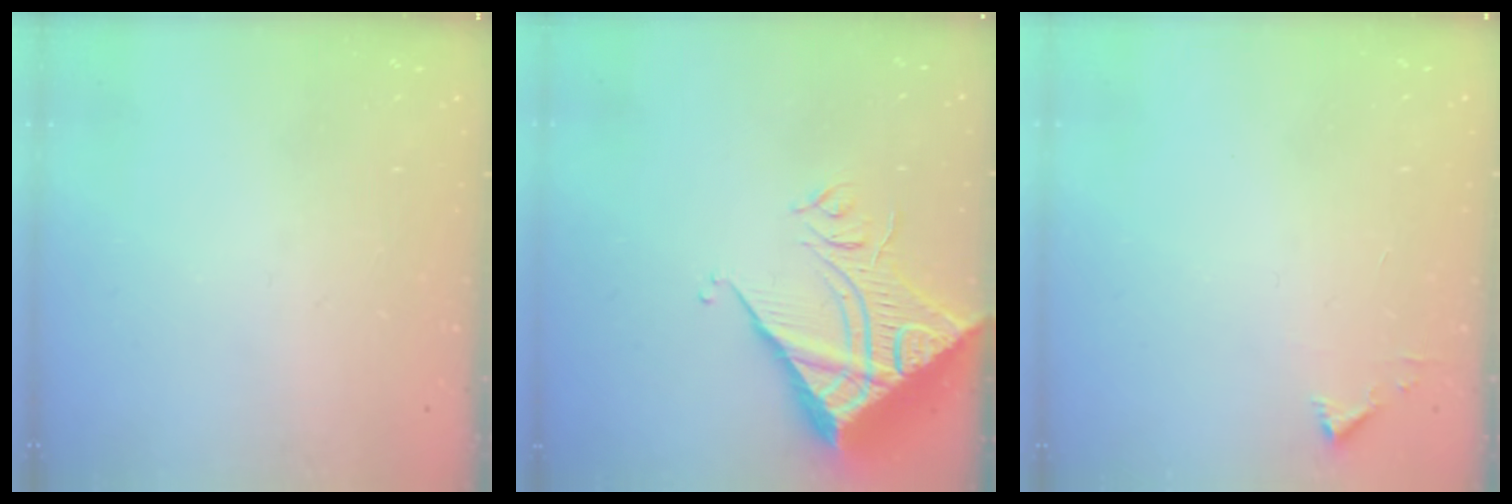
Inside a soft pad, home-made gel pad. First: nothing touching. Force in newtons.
{"total": 12.1, "press": 12.0, "slide": 1.2}
{"total": 2.3, "press": 2.3, "slide": 0.2}